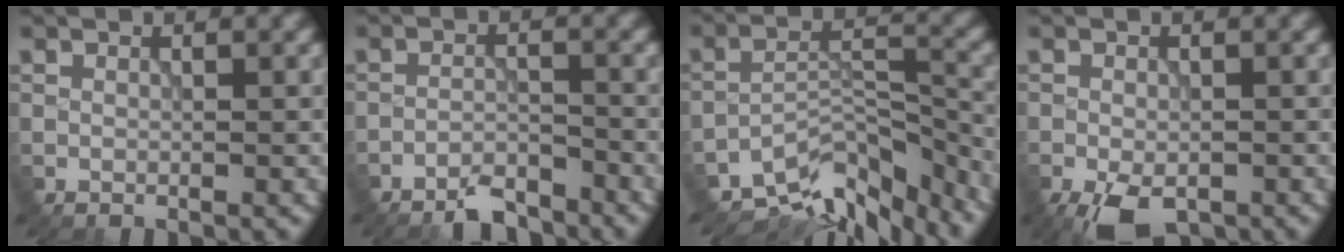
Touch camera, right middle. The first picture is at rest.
{"total": 3.7, "force": [-3.4, 0.7, 1.2], "torque": [-0.015, -0.002, -0.066]}
{"total": 9.9, "force": [-8.4, 3.0, 4.2], "torque": [-0.061, -0.003, -0.140]}
{"total": 4.5, "force": [-2.8, 2.0, 2.9], "torque": [-0.046, -0.012, -0.045]}